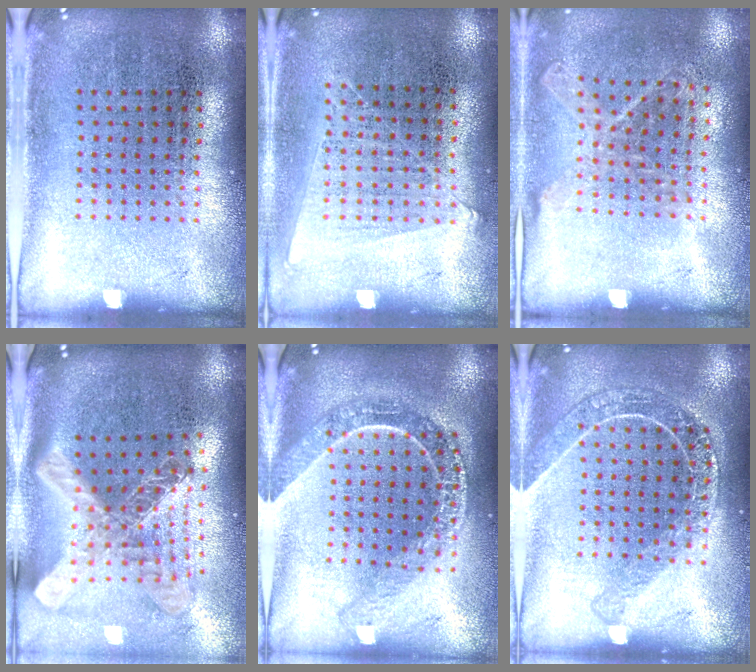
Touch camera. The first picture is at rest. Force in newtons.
{"total": 1.1, "press": 1.0, "slide": 0.4}
{"total": 1.1, "press": 1.0, "slide": 0.5}
{"total": 2.8, "press": 2.0, "slide": 2.0}
{"total": 2.2, "press": 1.8, "slide": 1.2}
{"total": 1.8, "press": 1.6, "slide": 0.7}